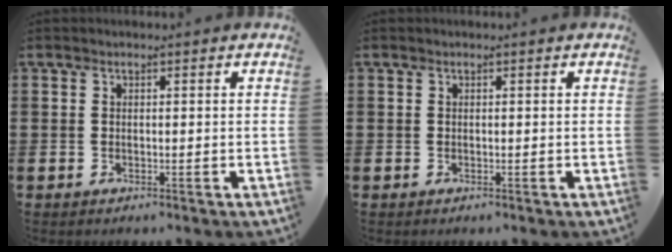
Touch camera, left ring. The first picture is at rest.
{"total": 0.0}